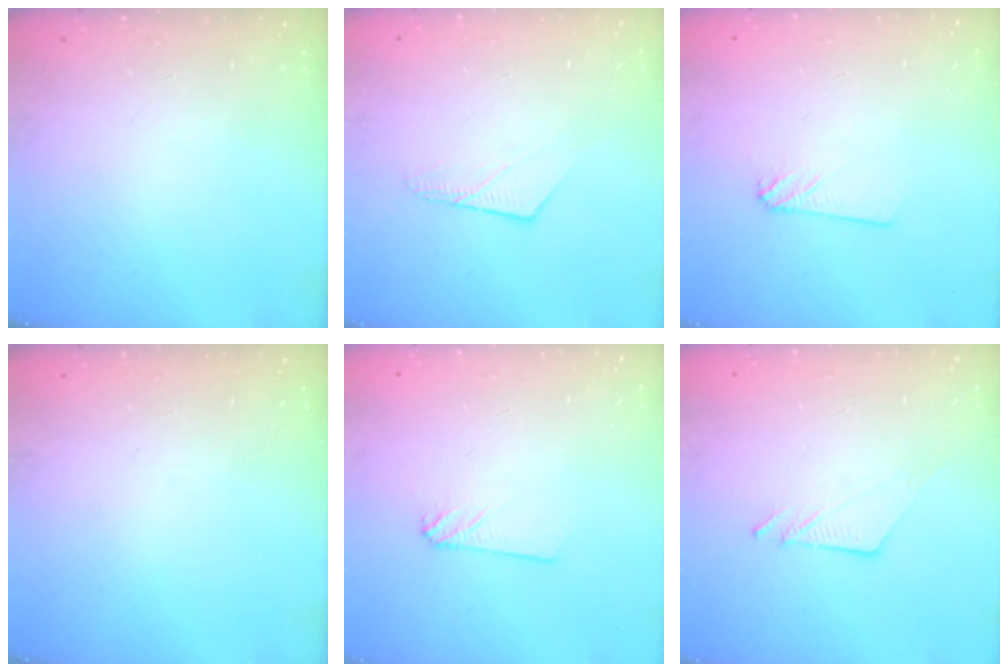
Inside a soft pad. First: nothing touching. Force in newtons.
{"total": 6.6, "press": 6.5, "slide": 0.5}
{"total": 2.4, "press": 2.4, "slide": 0.2}
{"total": 0.0}
{"total": 2.4, "press": 2.4, "slide": 0.2}
{"total": 7.0, "press": 7.0, "slide": 0.1}